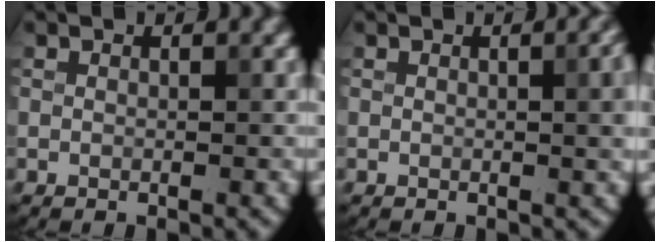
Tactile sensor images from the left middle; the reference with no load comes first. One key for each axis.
{"total": 3.5, "fx": 0.3, "fy": 1.2, "fz": 3.3, "tx": -0.030, "ty": 0.009, "tz": 0.001}